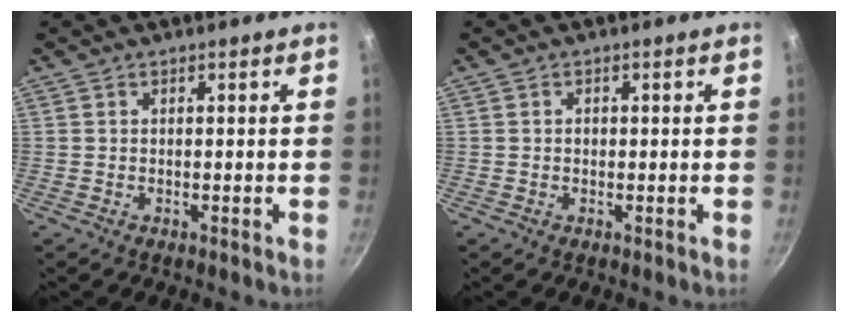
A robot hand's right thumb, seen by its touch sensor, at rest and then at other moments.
{"total": 0.8, "force": [0.0, 0.7, 0.4], "torque": [-0.004, 0.004, -0.001]}